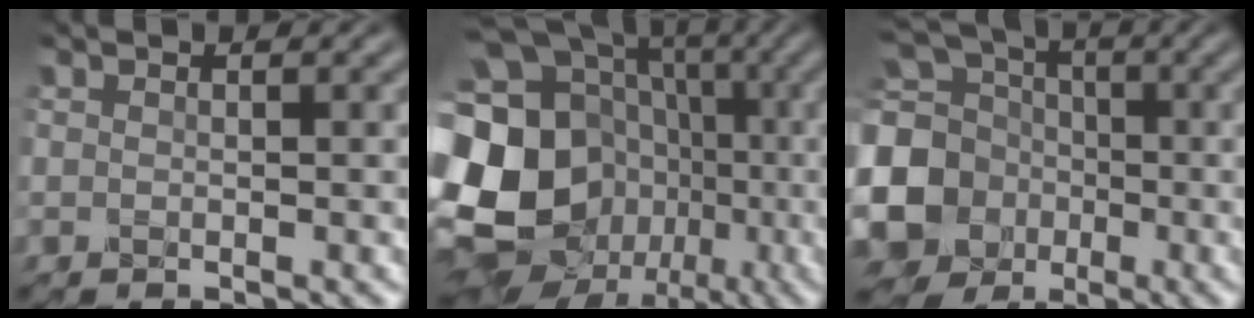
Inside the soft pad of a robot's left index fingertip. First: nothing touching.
{"total": 20.8, "force": [-2.4, 17.8, 10.4], "torque": [-0.233, -0.001, -0.070]}
{"total": 15.7, "force": [-3.4, 14.3, 5.6], "torque": [-0.158, -0.010, -0.098]}